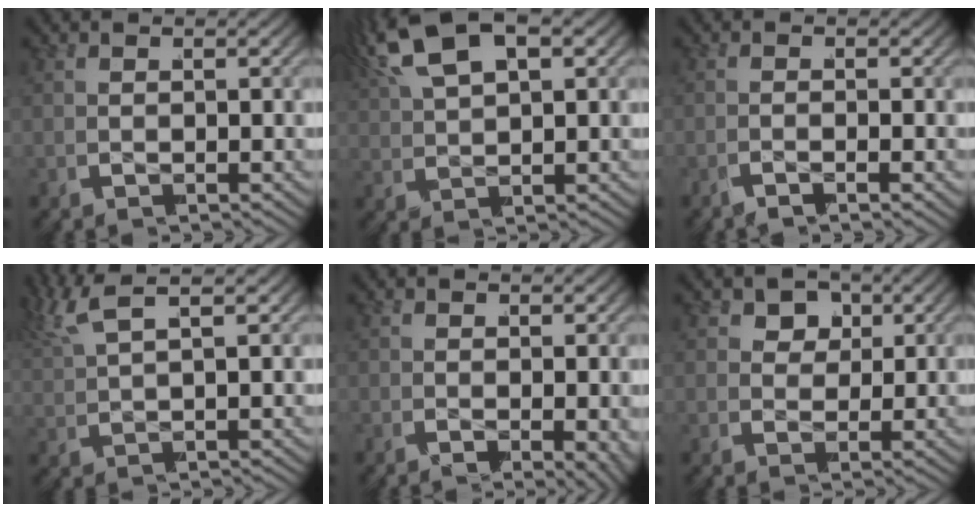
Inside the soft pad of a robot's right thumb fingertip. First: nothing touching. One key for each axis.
{"total": 4.9, "fx": 2.4, "fy": 2.2, "fz": 3.7, "tx": -0.079, "ty": 0.011, "tz": 0.044}
{"total": 1.1, "fx": -0.9, "fy": -0.2, "fz": 0.6, "tx": -0.015, "ty": 0.004, "tz": -0.025}
{"total": 3.1, "fx": 2.9, "fy": -0.1, "fz": 1.1, "tx": -0.036, "ty": 0.018, "tz": 0.050}
{"total": 2.6, "fx": -0.7, "fy": 1.2, "fz": 2.1, "tx": -0.031, "ty": -0.017, "tz": -0.004}
{"total": 3.7, "fx": 1.3, "fy": 2.9, "fz": 1.9, "tx": -0.037, "ty": -0.014, "tz": 0.024}